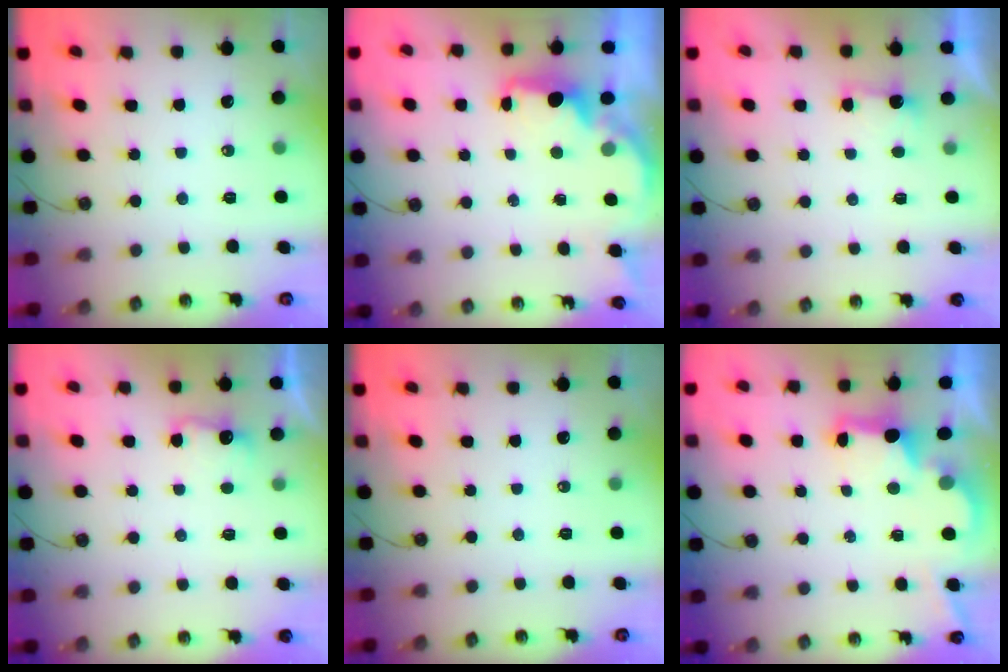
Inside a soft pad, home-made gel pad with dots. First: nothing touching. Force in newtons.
{"total": 2.3, "press": 2.1, "slide": 0.8}
{"total": 1.6, "press": 1.4, "slide": 0.9}
{"total": 3.9, "press": 3.8, "slide": 0.9}
{"total": 0.0}
{"total": 2.9, "press": 2.7, "slide": 0.9}